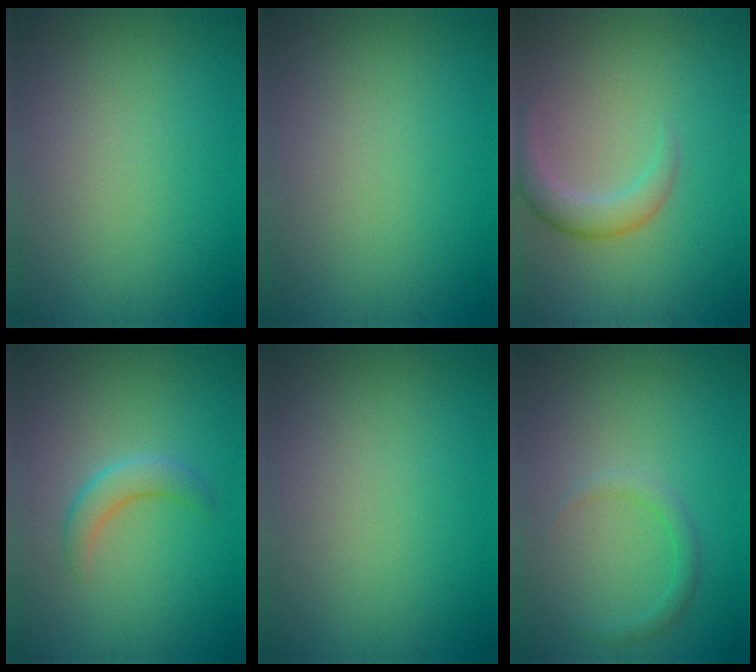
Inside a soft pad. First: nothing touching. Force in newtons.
{"total": 0.0}
{"total": 2.8, "press": 2.8, "slide": 0.1}
{"total": 2.4, "press": 2.4, "slide": 0.1}
{"total": 0.0}
{"total": 1.4, "press": 1.4, "slide": 0.2}